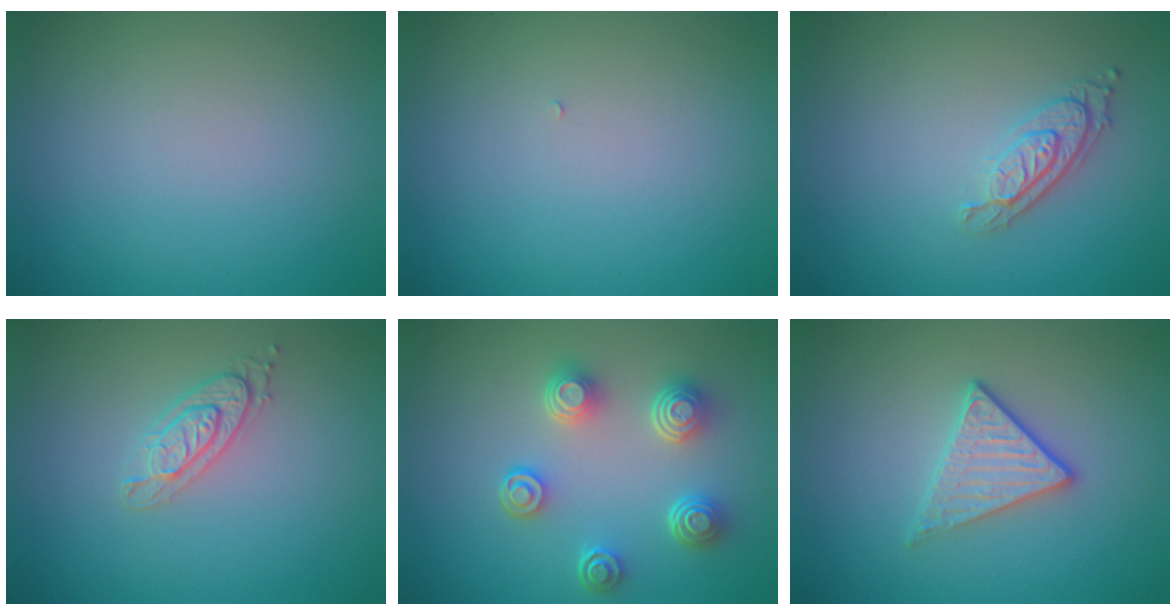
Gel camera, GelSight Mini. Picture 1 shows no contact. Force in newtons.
{"total": 0.0}
{"total": 2.9, "press": 2.0, "slide": 2.0}
{"total": 2.1, "press": 2.1, "slide": 0.3}
{"total": 4.5, "press": 3.6, "slide": 2.7}
{"total": 2.9, "press": 2.6, "slide": 1.2}